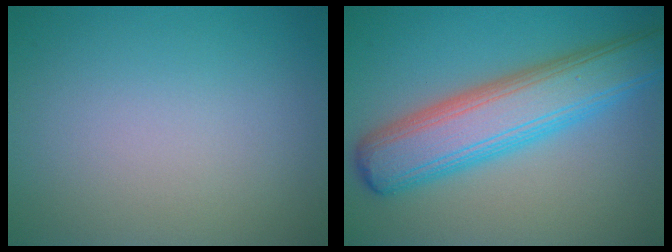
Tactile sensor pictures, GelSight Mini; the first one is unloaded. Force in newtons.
{"total": 8.4, "press": 8.4, "slide": 0.2}